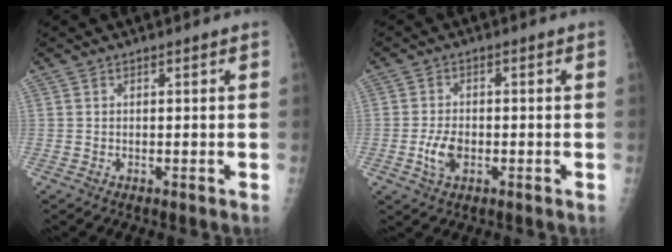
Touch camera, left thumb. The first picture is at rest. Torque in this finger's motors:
{"motor_torque": [-0.43, 0.89, 0.50, -0.06, 0.05]}